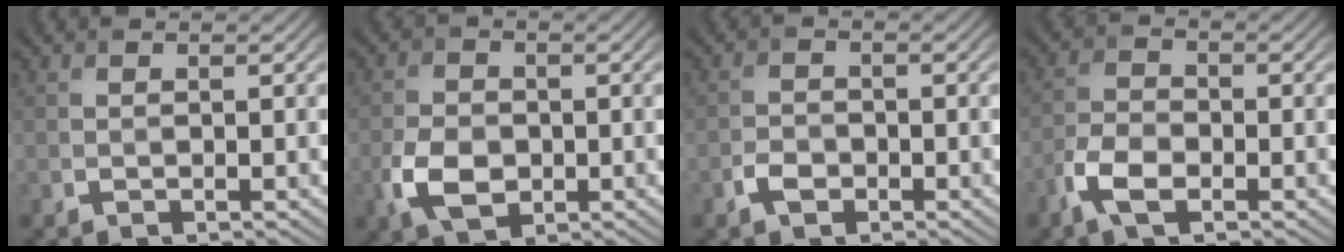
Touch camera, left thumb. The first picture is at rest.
{"total": 5.7, "force": [-1.7, 4.0, 3.7], "torque": [-0.085, -0.008, -0.037]}
{"total": 2.4, "force": [-1.3, 1.6, 1.2], "torque": [-0.024, 0.002, -0.030]}
{"total": 5.1, "force": [-2.8, 2.6, 3.5], "torque": [-0.078, -0.002, -0.065]}